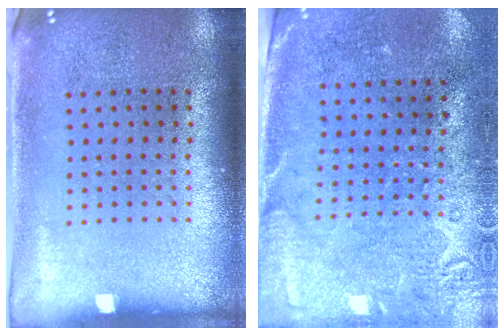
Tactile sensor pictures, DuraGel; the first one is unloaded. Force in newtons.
{"total": 2.7, "press": 2.3, "slide": 1.5}